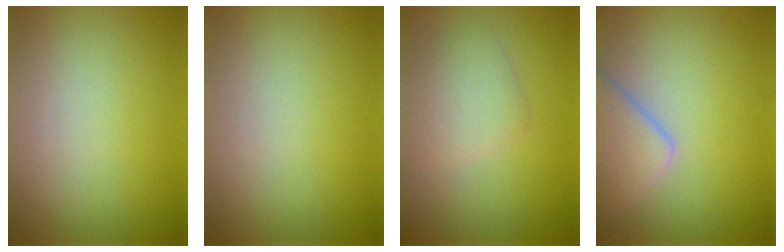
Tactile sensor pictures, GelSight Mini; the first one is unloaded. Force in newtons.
{"total": 0.0}
{"total": 2.7, "press": 2.7, "slide": 0.0}
{"total": 3.7, "press": 3.7, "slide": 0.3}